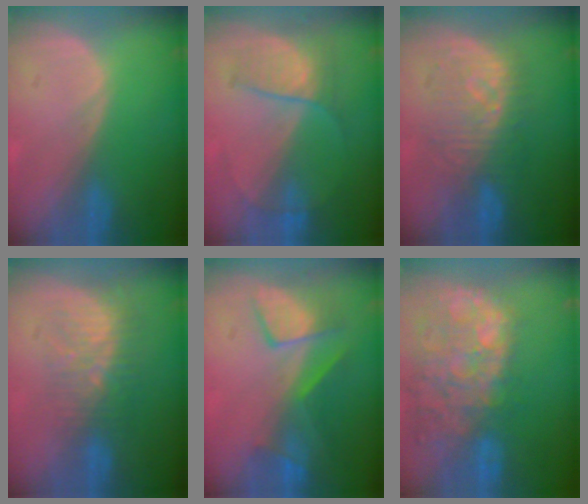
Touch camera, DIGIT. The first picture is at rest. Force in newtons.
{"total": 5.9, "press": 5.8, "slide": 1.0}
{"total": 8.4, "press": 8.4, "slide": 1.0}
{"total": 8.0, "press": 7.0, "slide": 3.8}
{"total": 7.7, "press": 7.2, "slide": 2.6}
{"total": 14.4, "press": 11.7, "slide": 8.4}